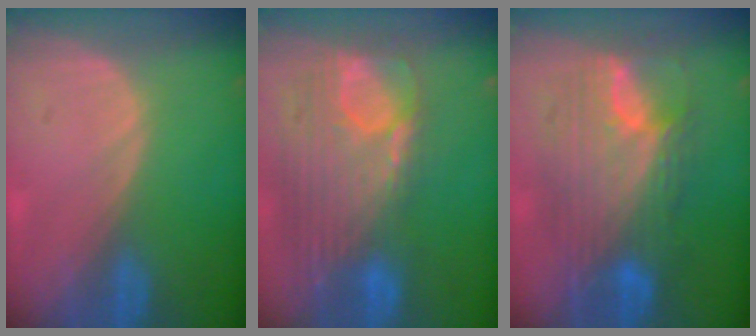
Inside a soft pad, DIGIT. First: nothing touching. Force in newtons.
{"total": 12.6, "press": 10.7, "slide": 6.6}
{"total": 11.4, "press": 11.4, "slide": 1.1}